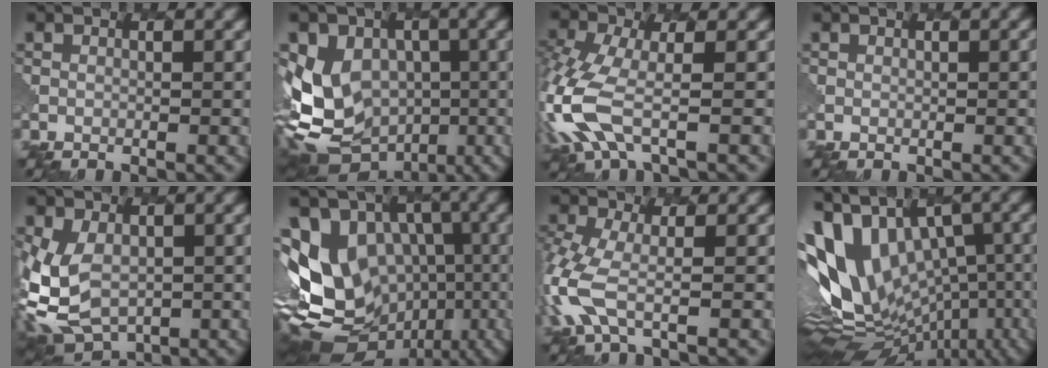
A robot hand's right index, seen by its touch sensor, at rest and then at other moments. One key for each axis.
{"total": 11.9, "fx": -3.4, "fy": 9.8, "fz": 5.8, "tx": -0.112, "ty": -0.001, "tz": -0.037}
{"total": 6.3, "fx": -2.7, "fy": 2.2, "fz": 5.2, "tx": -0.155, "ty": -0.005, "tz": -0.060}
{"total": 0.9, "fx": 0.2, "fy": 0.3, "fz": 0.8, "tx": -0.002, "ty": 0.003, "tz": 0.008}
{"total": 7.6, "fx": -2.2, "fy": 5.3, "fz": 5.0, "tx": -0.121, "ty": -0.019, "tz": -0.033}
{"total": 12.5, "fx": -2.6, "fy": 10.0, "fz": 7.1, "tx": -0.147, "ty": 0.005, "tz": -0.024}
{"total": 4.7, "fx": -2.0, "fy": 1.5, "fz": 3.9, "tx": -0.116, "ty": -0.007, "tz": -0.048}
{"total": 14.1, "fx": 1.0, "fy": 8.6, "fz": 11.1, "tx": -0.208, "ty": 0.009, "tz": 0.053}